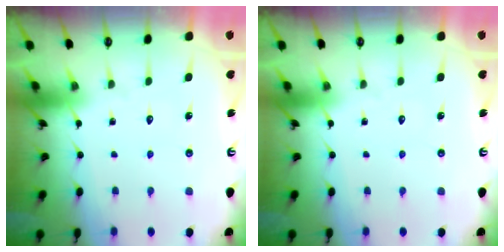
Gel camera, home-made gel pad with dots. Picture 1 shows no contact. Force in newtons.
{"total": 0.0}